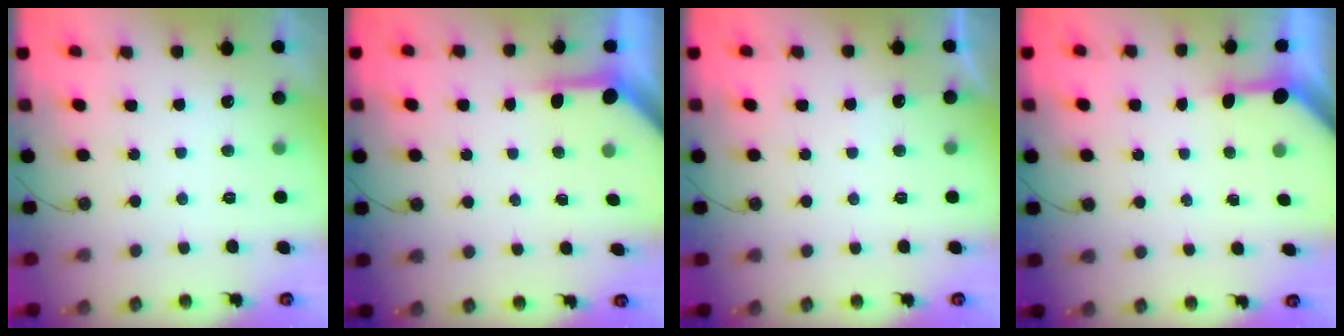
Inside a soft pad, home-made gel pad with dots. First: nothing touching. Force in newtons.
{"total": 3.9, "press": 3.8, "slide": 0.3}
{"total": 2.1, "press": 2.1, "slide": 0.4}
{"total": 3.2, "press": 3.2, "slide": 0.3}